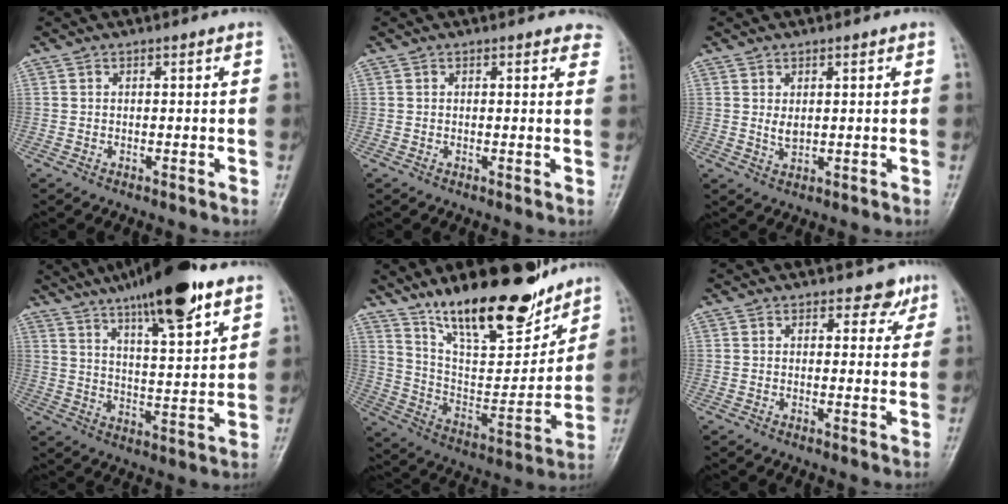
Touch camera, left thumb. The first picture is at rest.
{"total": 3.4, "force": [2.8, 1.4, 1.2], "torque": [0.014, -0.008, 0.013]}
{"total": 2.5, "force": [0.8, 1.4, 1.9], "torque": [-0.027, -0.009, 0.018]}
{"total": 18.8, "force": [12.3, 4.3, 13.5], "torque": [-0.195, -0.047, 0.198]}
{"total": 22.0, "force": [16.1, 7.3, 13.0], "torque": [-0.161, -0.090, 0.275]}
{"total": 3.4, "force": [2.4, 2.2, 0.8], "torque": [0.017, -0.013, 0.025]}